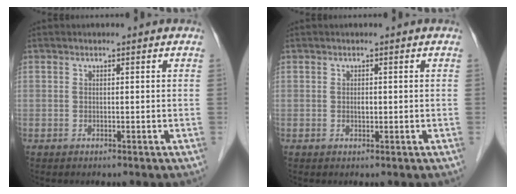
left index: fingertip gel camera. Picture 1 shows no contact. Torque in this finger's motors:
{"motor_torque": [0.19, -0.03, 0.03, 0.02]}